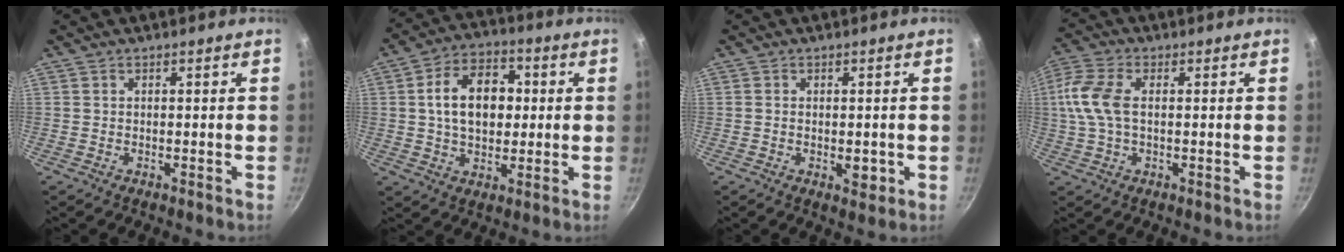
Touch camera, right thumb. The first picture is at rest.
{"total": 13.3, "force": [1.5, 9.1, 9.6], "torque": [-0.126, 0.016, 0.016]}
{"total": 3.0, "force": [-0.6, 1.6, 2.5], "torque": [-0.035, -0.005, -0.008]}
{"total": 9.5, "force": [1.0, 5.4, 7.8], "torque": [-0.170, 0.016, 0.010]}